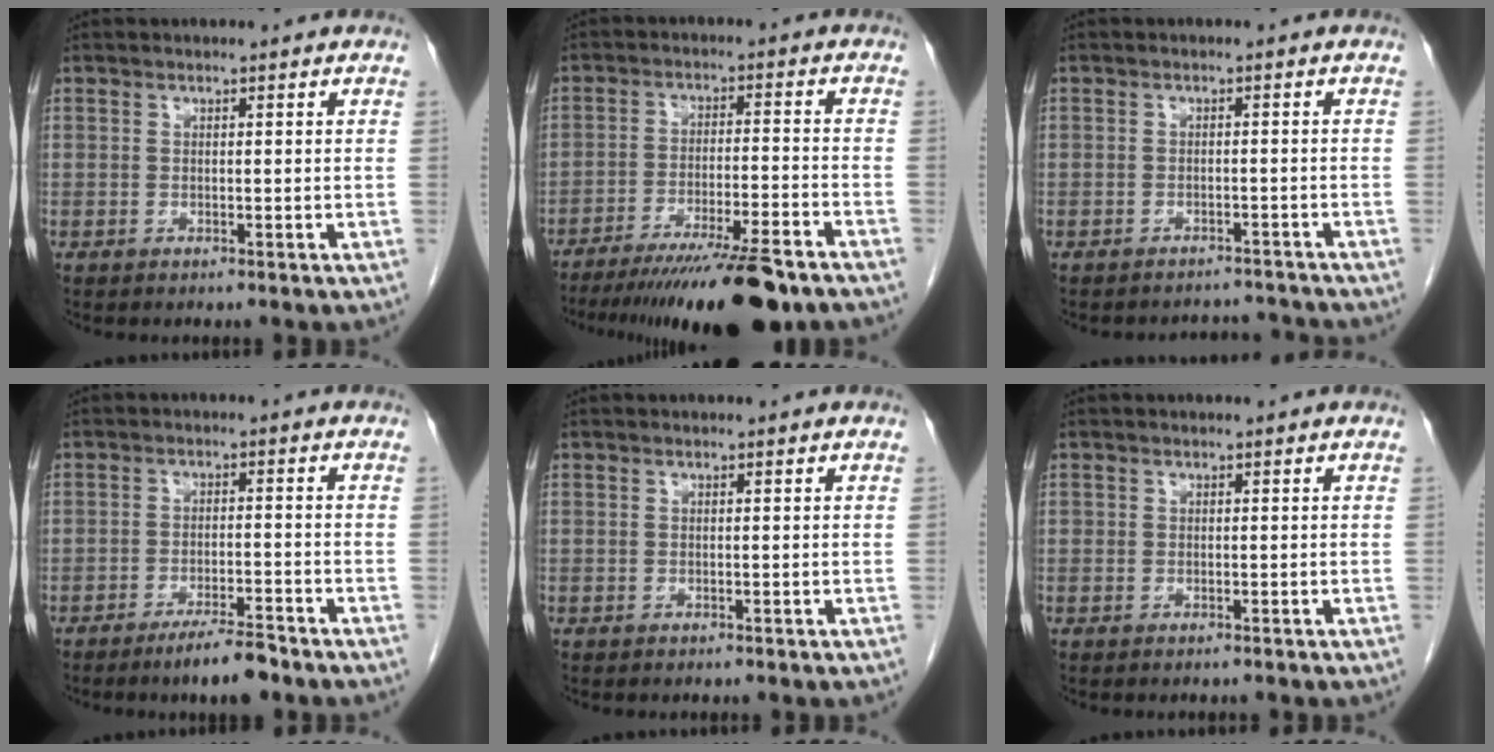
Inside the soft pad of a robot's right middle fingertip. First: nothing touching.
{"total": 16.6, "force": [-13.0, 1.3, 10.2], "torque": [-0.134, -0.026, -0.202]}
{"total": 4.3, "force": [-4.1, 0.9, -1.1], "torque": [0.018, 0.013, -0.052]}
{"total": 5.4, "force": [-4.2, 0.4, 3.4], "torque": [-0.059, -0.009, -0.069]}
{"total": 0.0}
{"total": 0.5, "force": [-0.4, 0.3, 0.0], "torque": [-0.003, 0.002, -0.006]}